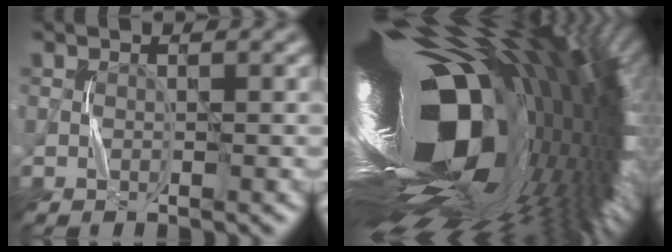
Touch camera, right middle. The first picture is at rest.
{"total": 19.5, "force": [0.3, 7.8, 17.9], "torque": [-0.276, -0.033, 0.010]}